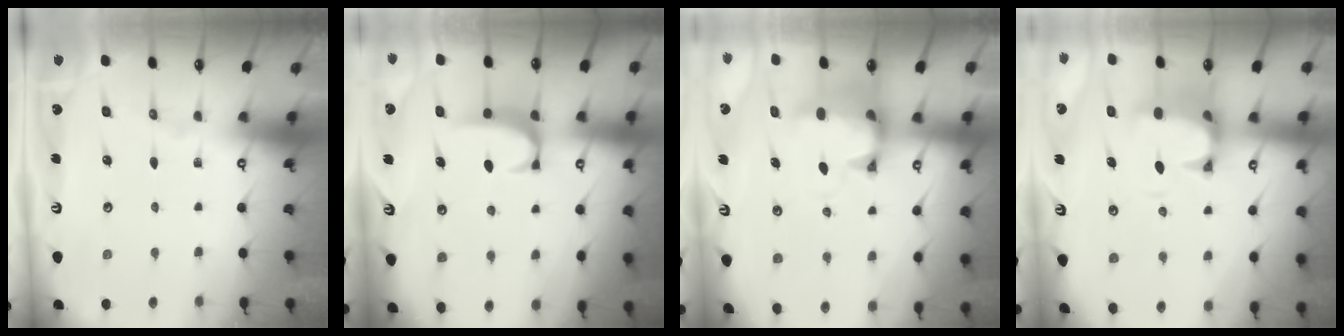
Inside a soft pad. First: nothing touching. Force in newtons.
{"total": 1.9, "press": 1.8, "slide": 0.5}
{"total": 2.7, "press": 2.3, "slide": 1.4}
{"total": 3.3, "press": 3.0, "slide": 1.2}